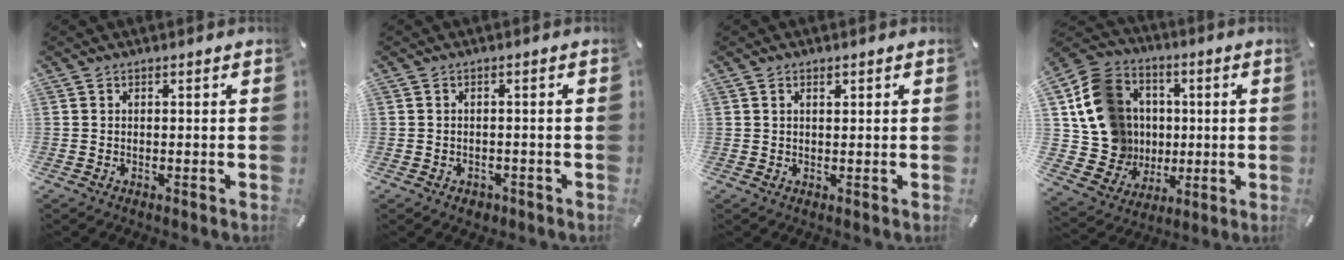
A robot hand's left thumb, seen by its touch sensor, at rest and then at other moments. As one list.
[{"total": 1.8, "force": [-0.8, 1.4, 0.6], "torque": [-0.011, 0.004, -0.018]}, {"total": 1.2, "force": [0.6, 0.6, 0.9], "torque": [-0.019, 0.002, 0.010]}, {"total": 15.9, "force": [1.7, 14.8, 5.5], "torque": [-0.095, 0.004, 0.047]}]